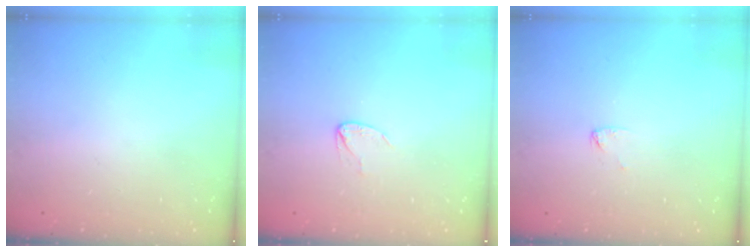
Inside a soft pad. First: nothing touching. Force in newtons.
{"total": 2.7, "press": 2.7, "slide": 0.3}
{"total": 3.1, "press": 3.1, "slide": 0.2}